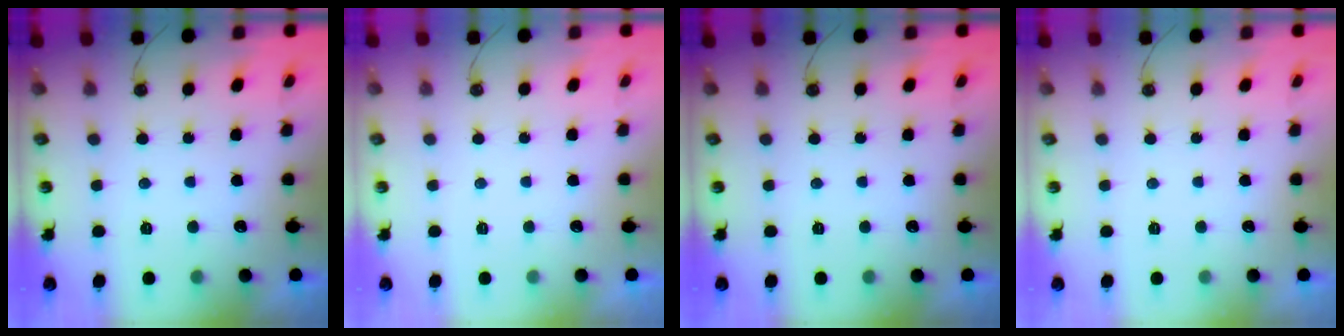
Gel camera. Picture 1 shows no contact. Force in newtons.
{"total": 0.0}
{"total": 0.0}
{"total": 0.0}